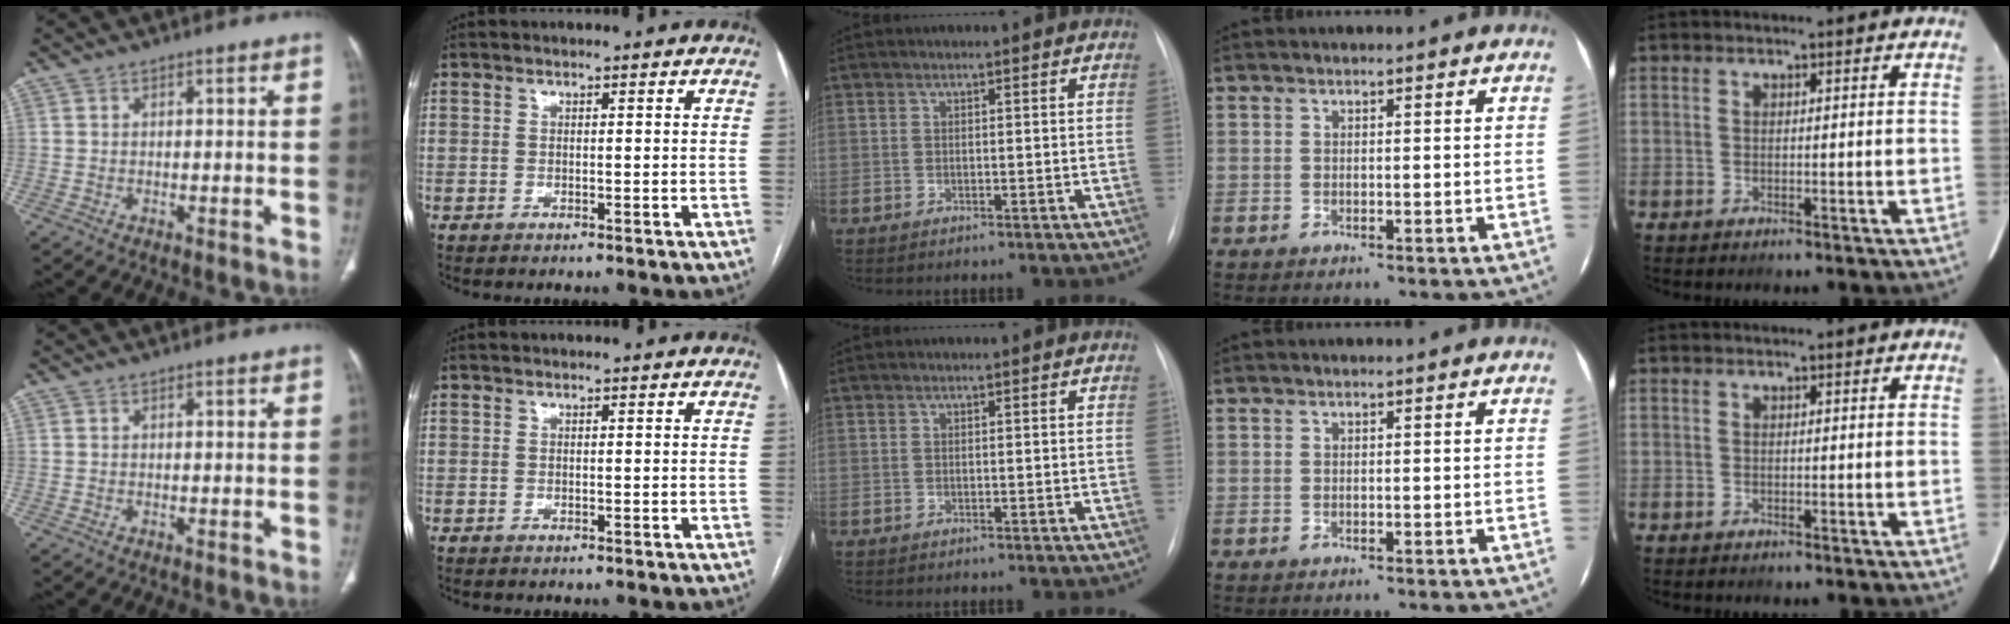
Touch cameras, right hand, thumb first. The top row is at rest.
{}